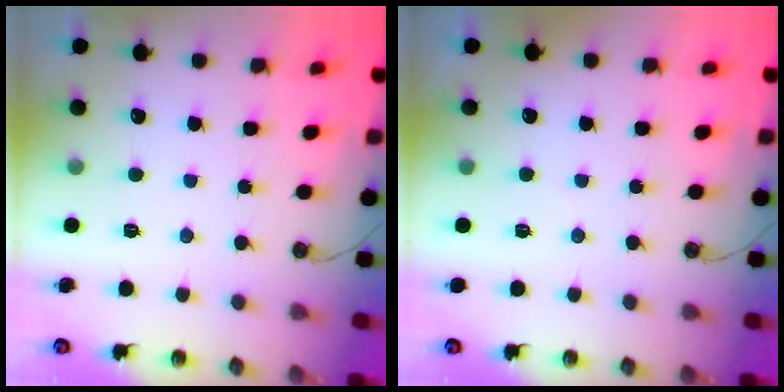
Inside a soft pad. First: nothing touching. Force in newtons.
{"total": 1.2, "press": 1.2, "slide": 0.1}